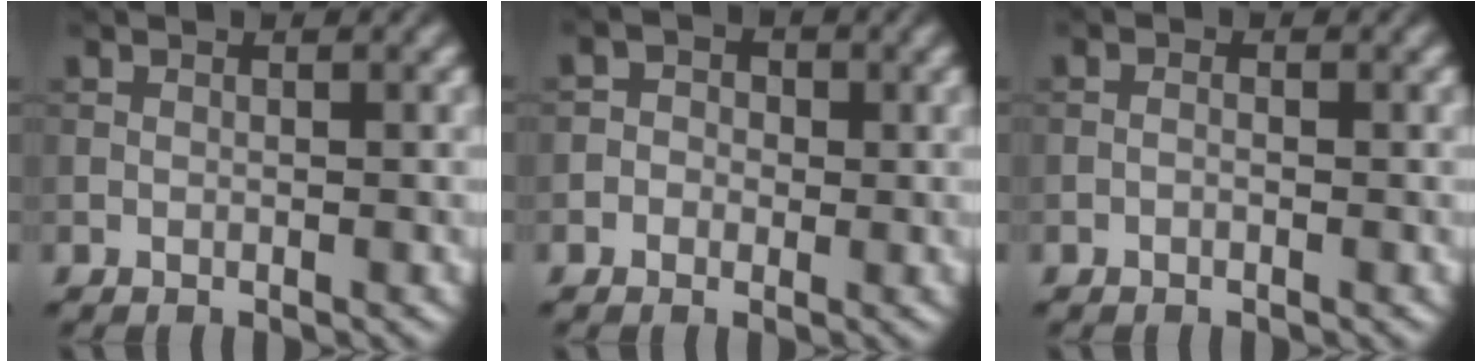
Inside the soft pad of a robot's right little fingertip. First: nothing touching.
{"total": 2.2, "force": [-0.1, 2.1, 0.8], "torque": [0.007, 0.002, -0.027]}
{"total": 0.5, "force": [-0.3, 0.3, 0.4], "torque": [-0.007, -0.002, -0.010]}